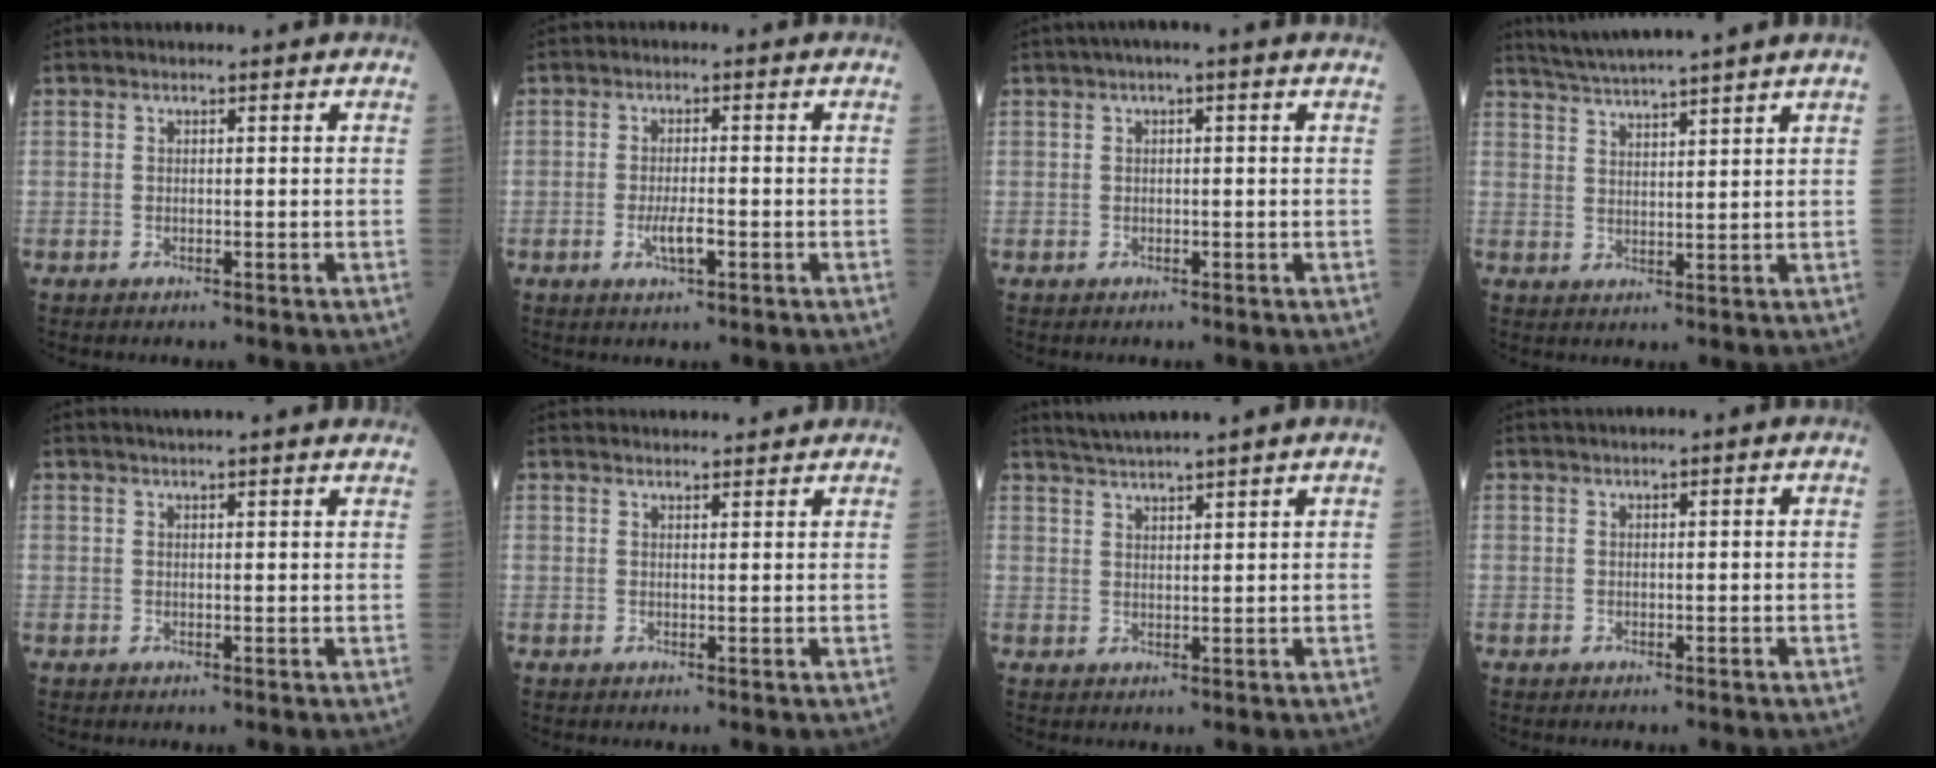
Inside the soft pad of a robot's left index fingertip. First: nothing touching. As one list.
[{"total": 3.2, "force": [-1.2, 0.6, 2.9], "torque": [-0.061, -0.002, -0.021]}, {"total": 2.1, "force": [0.9, 0.0, 1.9], "torque": [-0.033, 0.013, 0.012]}, {"total": 9.2, "force": [8.2, -1.7, 3.7], "torque": [-0.069, 0.015, 0.129]}, {"total": 8.9, "force": [8.0, -0.1, 3.8], "torque": [-0.053, 0.025, 0.084]}, {"total": 8.1, "force": [7.8, 0.8, 1.9], "torque": [-0.024, 0.028, 0.096]}, {"total": 5.9, "force": [5.2, -1.5, 2.4], "torque": [-0.045, 0.015, 0.091]}, {"total": 0.8, "force": [0.6, -0.2, 0.6], "torque": [-0.016, 0.008, 0.017]}]